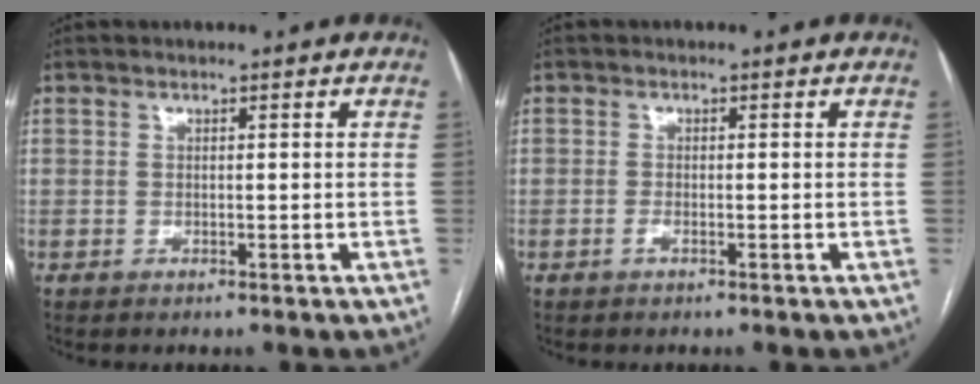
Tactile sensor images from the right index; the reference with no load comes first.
{"total": 1.1, "force": [-0.5, 0.3, 0.9], "torque": [-0.020, -0.001, -0.009]}